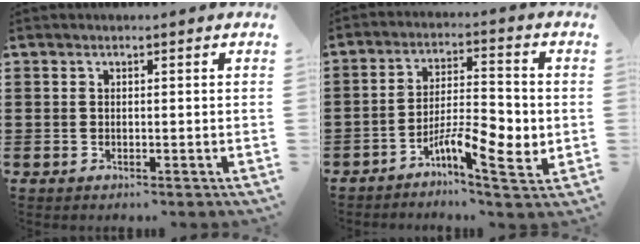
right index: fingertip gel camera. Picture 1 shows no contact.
{"total": 7.9, "force": [-3.2, 2.5, 6.8], "torque": [-0.113, 0.005, -0.054]}